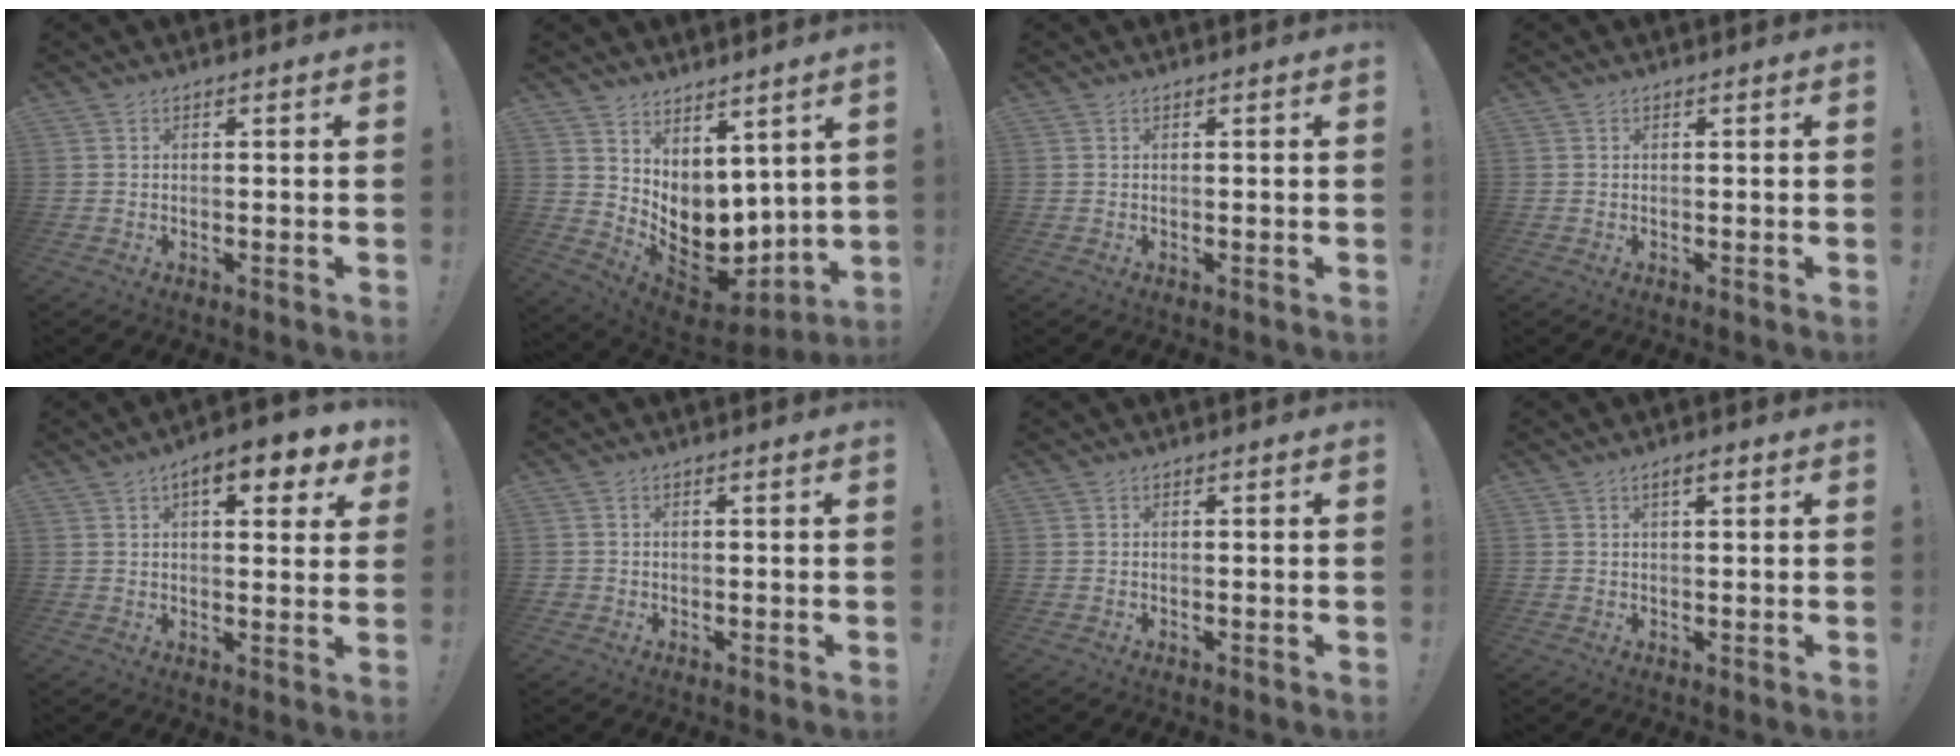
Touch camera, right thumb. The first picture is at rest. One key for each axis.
{"total": 10.4, "fx": 0.6, "fy": 8.7, "fz": 5.6, "tx": -0.053, "ty": -0.028, "tz": 0.032}
{"total": 0.0}
{"total": 0.0}
{"total": 9.2, "fx": 4.5, "fy": 3.4, "fz": 7.2, "tx": -0.092, "ty": -0.016, "tz": 0.071}
{"total": 1.3, "fx": 0.0, "fy": 1.2, "fz": 0.3, "tx": -0.013, "ty": 0.006, "tz": 0.001}
{"total": 0.0}
{"total": 2.5, "fx": 1.3, "fy": 0.8, "fz": 2.0, "tx": -0.033, "ty": 0.000, "tz": 0.019}